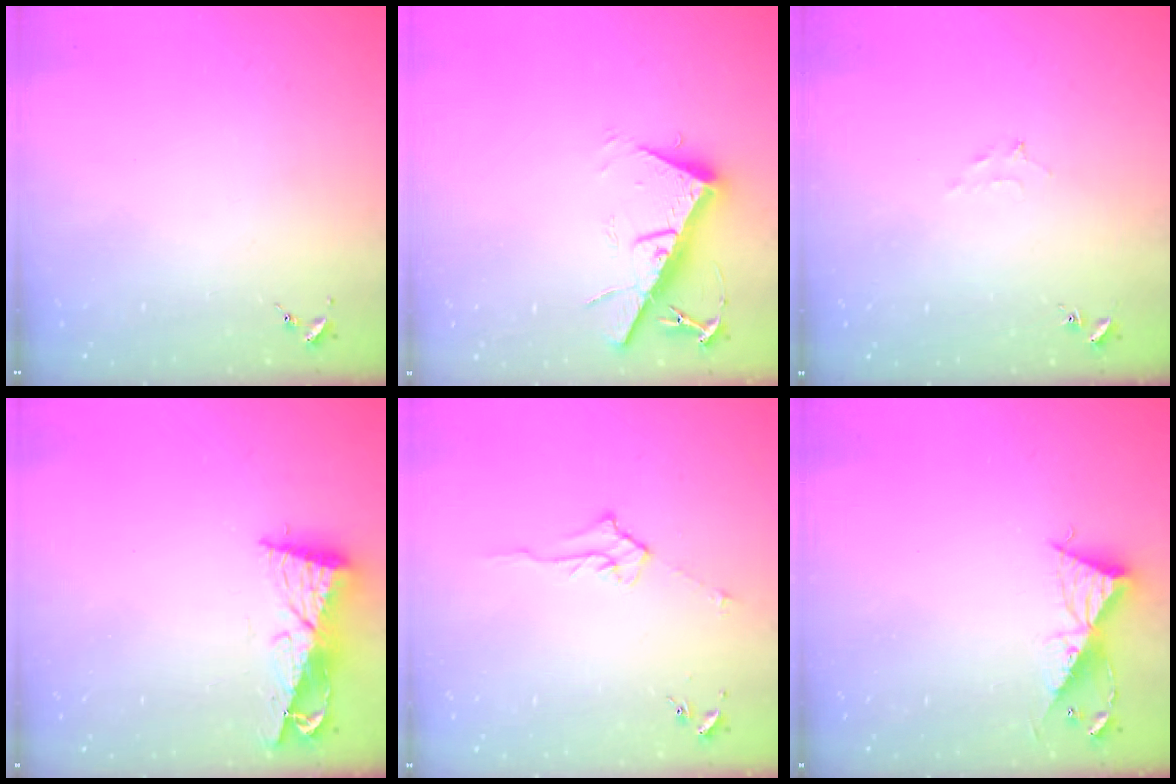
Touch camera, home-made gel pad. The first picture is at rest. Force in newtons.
{"total": 14.3, "press": 14.3, "slide": 0.4}
{"total": 5.3, "press": 5.1, "slide": 1.0}
{"total": 9.3, "press": 9.3, "slide": 1.0}
{"total": 5.1, "press": 5.0, "slide": 0.6}
{"total": 9.3, "press": 9.3, "slide": 0.7}